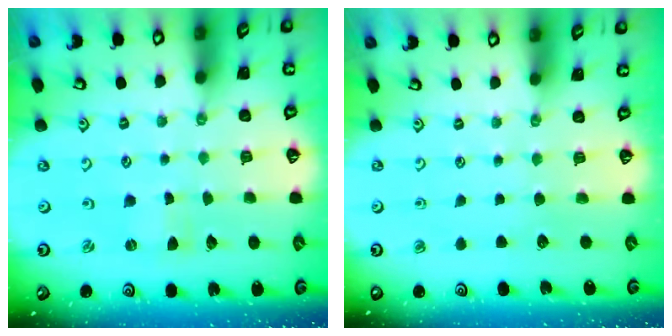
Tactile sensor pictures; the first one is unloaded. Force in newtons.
{"total": 0.0}